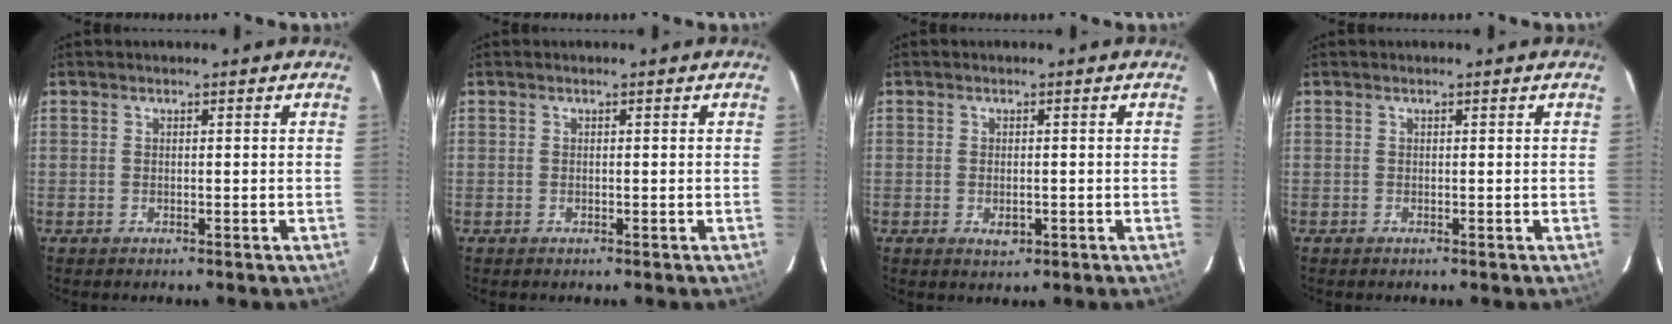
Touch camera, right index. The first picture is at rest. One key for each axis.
{"total": 0.0}
{"total": 2.4, "fx": -0.7, "fy": 1.5, "fz": 1.7, "tx": -0.030, "ty": -0.003, "tz": -0.009}
{"total": 0.0}